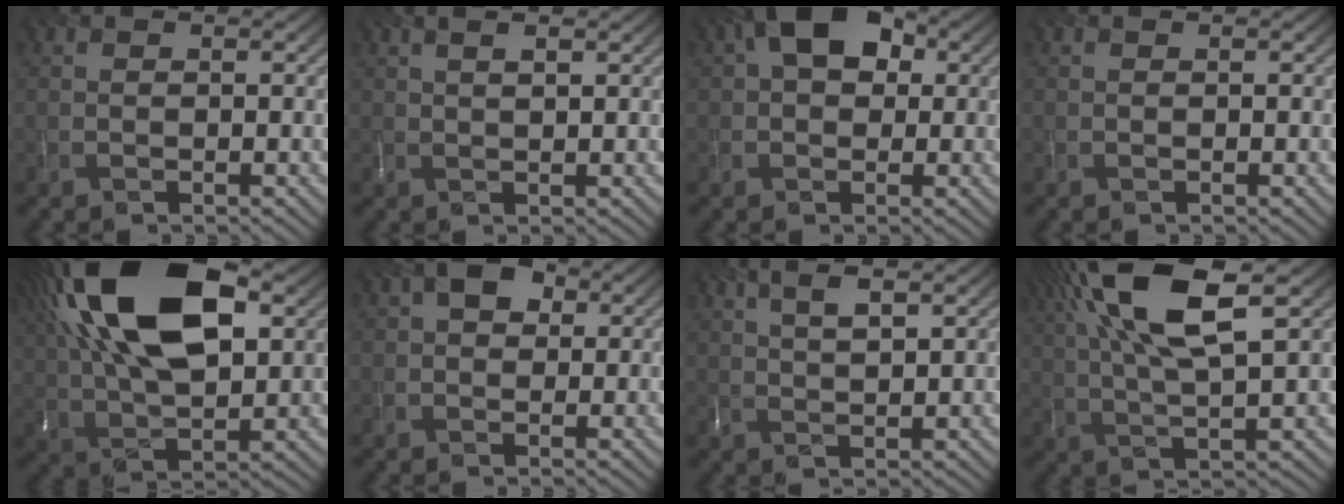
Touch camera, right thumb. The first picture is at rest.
{"total": 1.7, "force": [1.3, -0.2, 1.1], "torque": [-0.021, 0.002, 0.026]}
{"total": 7.4, "force": [2.1, 4.8, 5.2], "torque": [-0.093, 0.018, 0.023]}
{"total": 0.0}
{"total": 19.4, "force": [7.6, 9.5, 15.2], "torque": [-0.300, 0.054, 0.102]}
{"total": 3.6, "force": [1.0, 2.7, 2.2], "torque": [-0.035, 0.016, -0.004]}
{"total": 3.5, "force": [2.4, 0.2, 2.5], "torque": [-0.066, 0.007, 0.047]}
{"total": 13.7, "force": [6.4, 3.5, 11.6], "torque": [-0.252, 0.022, 0.116]}